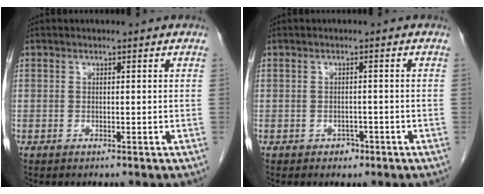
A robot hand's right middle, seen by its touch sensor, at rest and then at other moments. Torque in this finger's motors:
{"motor_torque": [-0.12, -0.02, 0.03, 0.00]}